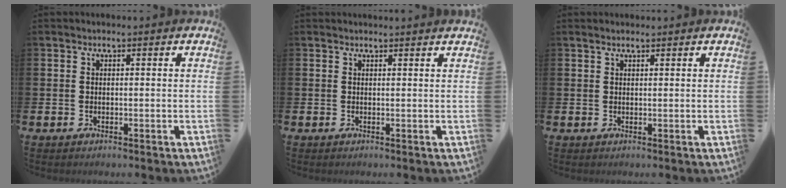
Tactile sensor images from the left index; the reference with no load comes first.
{"total": 0.6, "force": [0.6, -0.1, 0.0], "torque": [0.014, -0.007, 0.008]}
{"total": 1.1, "force": [1.0, 0.2, 0.3], "torque": [-0.003, 0.000, 0.017]}